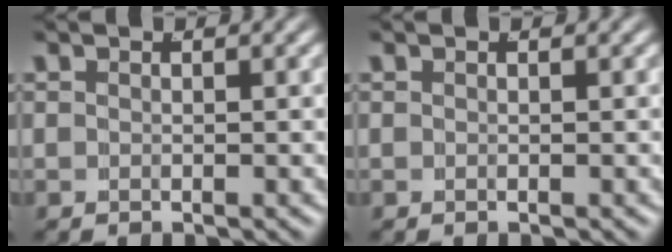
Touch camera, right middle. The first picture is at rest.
{"total": 0.0}